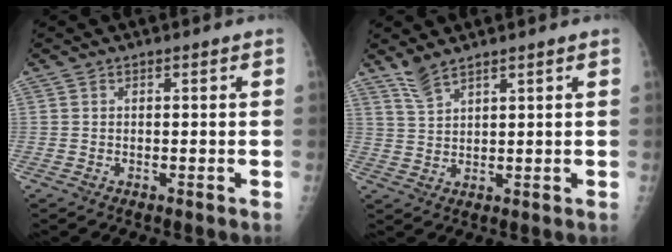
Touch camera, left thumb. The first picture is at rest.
{"total": 3.5, "force": [3.0, 0.6, 1.7], "torque": [-0.039, -0.009, 0.069]}